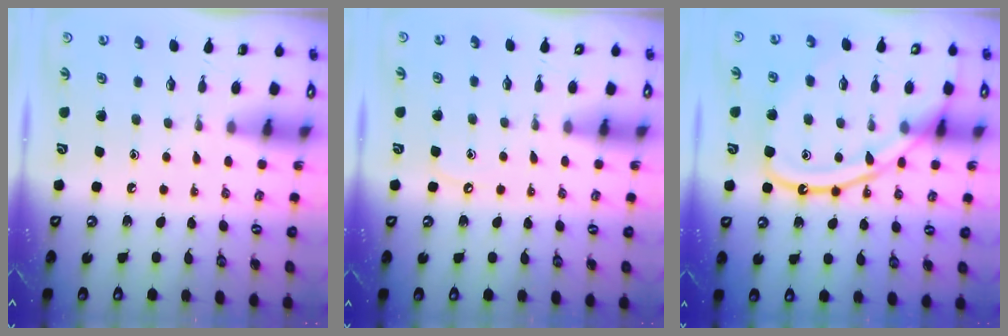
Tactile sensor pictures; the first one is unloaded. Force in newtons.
{"total": 3.1, "press": 3.1, "slide": 0.5}
{"total": 15.7, "press": 15.6, "slide": 1.4}